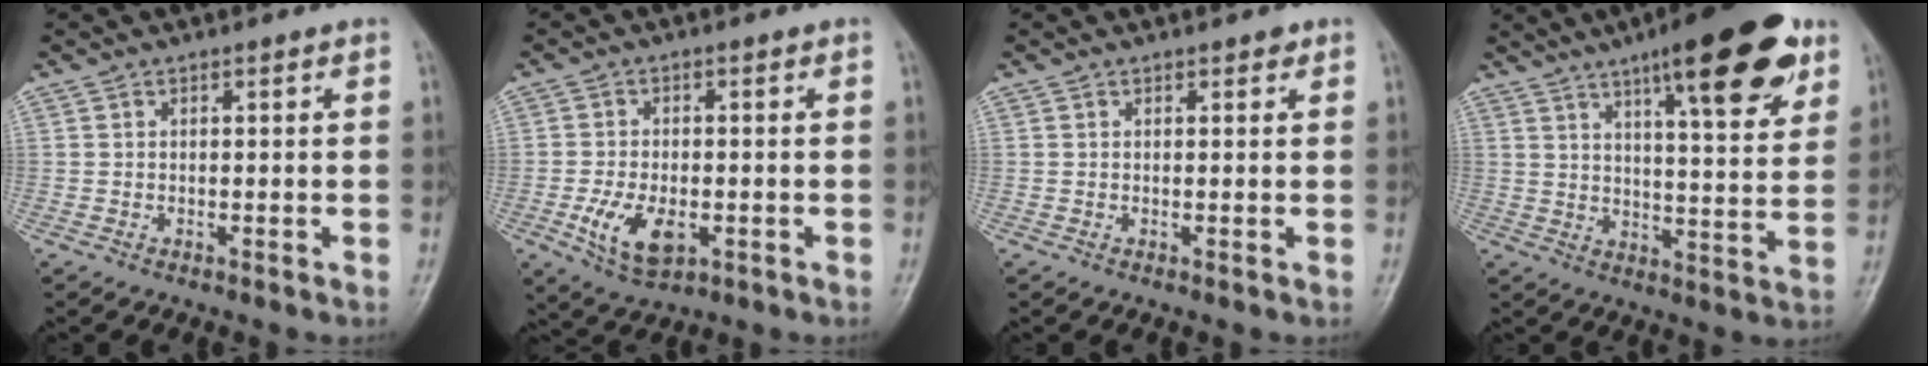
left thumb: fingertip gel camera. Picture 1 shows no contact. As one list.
[{"total": 8.1, "force": [-2.4, 4.6, 6.1], "torque": [-0.112, -0.004, -0.034]}, {"total": 0.9, "force": [0.6, 0.5, 0.4], "torque": [0.002, -0.003, 0.004]}, {"total": 19.5, "force": [11.2, 5.1, 15.1], "torque": [-0.186, -0.039, 0.162]}]